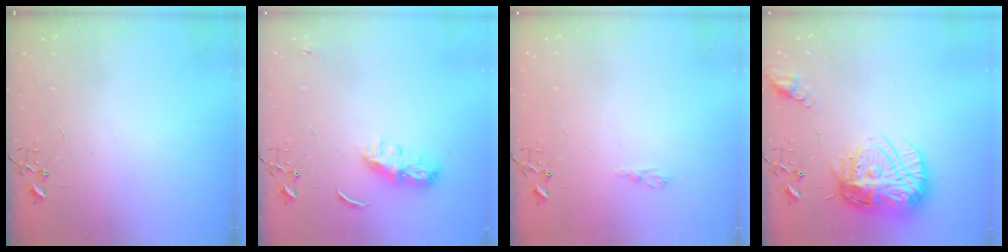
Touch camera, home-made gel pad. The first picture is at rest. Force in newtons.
{"total": 9.6, "press": 9.6, "slide": 0.2}
{"total": 6.6, "press": 6.5, "slide": 1.2}
{"total": 20.4, "press": 20.3, "slide": 1.7}